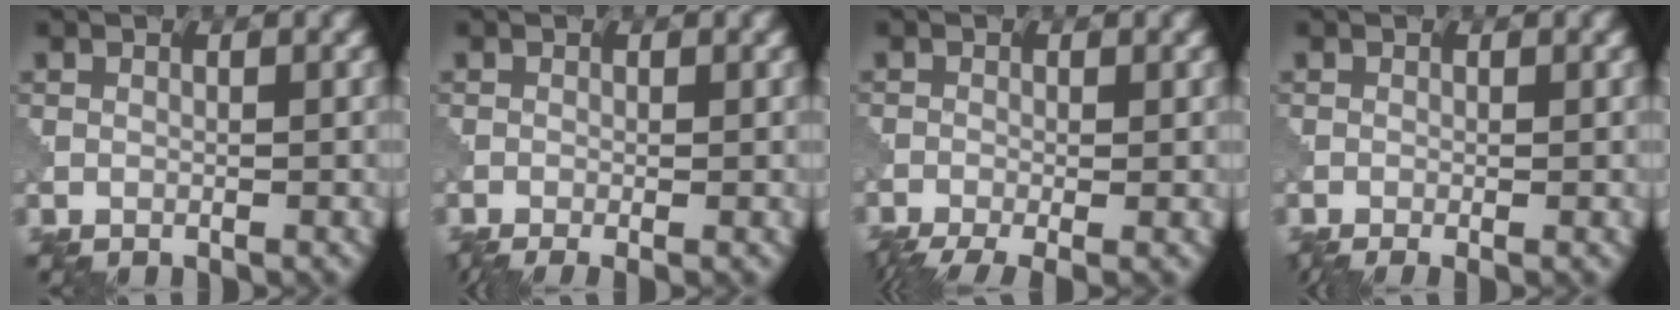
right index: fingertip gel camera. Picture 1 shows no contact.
{"total": 1.4, "force": [-0.7, 0.2, 1.2], "torque": [-0.021, -0.007, -0.015]}
{"total": 4.3, "force": [-2.8, 1.0, 3.1], "torque": [-0.054, -0.014, -0.053]}
{"total": 1.0, "force": [-0.5, 0.0, 0.9], "torque": [-0.016, -0.006, -0.011]}